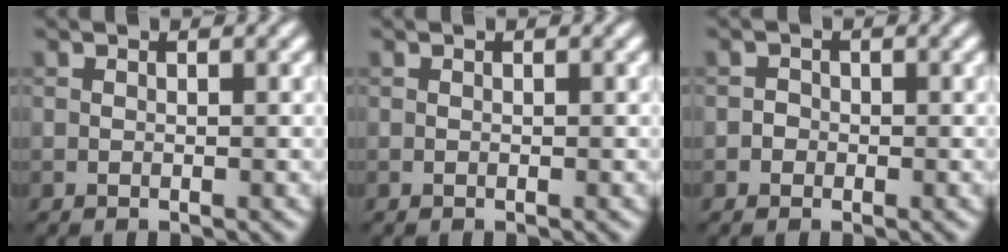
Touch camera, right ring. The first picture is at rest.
{"total": 0.0}
{"total": 0.9, "force": [-0.2, 0.9, 0.2], "torque": [0.008, -0.002, -0.010]}